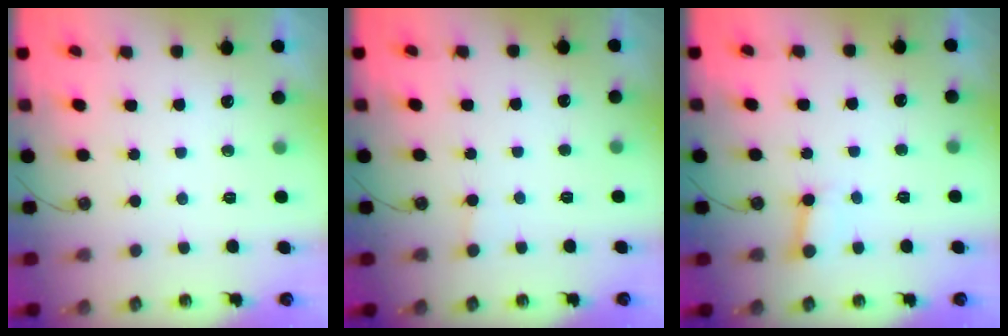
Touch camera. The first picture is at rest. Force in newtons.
{"total": 1.7, "press": 1.7, "slide": 0.3}
{"total": 2.7, "press": 2.7, "slide": 0.2}